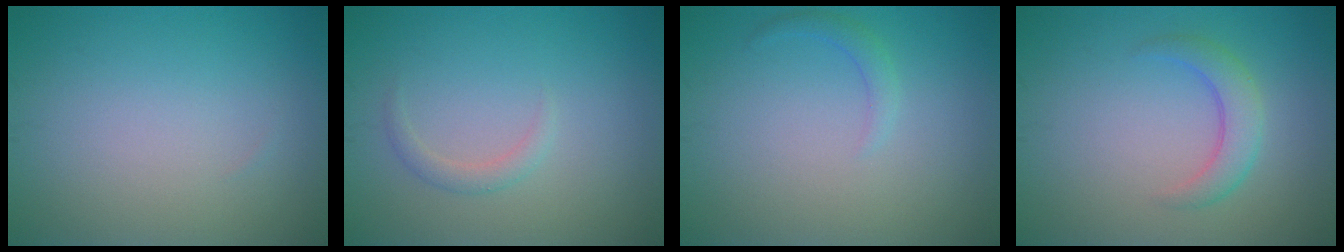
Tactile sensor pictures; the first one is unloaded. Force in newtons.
{"total": 1.2, "press": 1.2, "slide": 0.1}
{"total": 1.2, "press": 1.2, "slide": 0.1}
{"total": 2.8, "press": 2.7, "slide": 0.2}